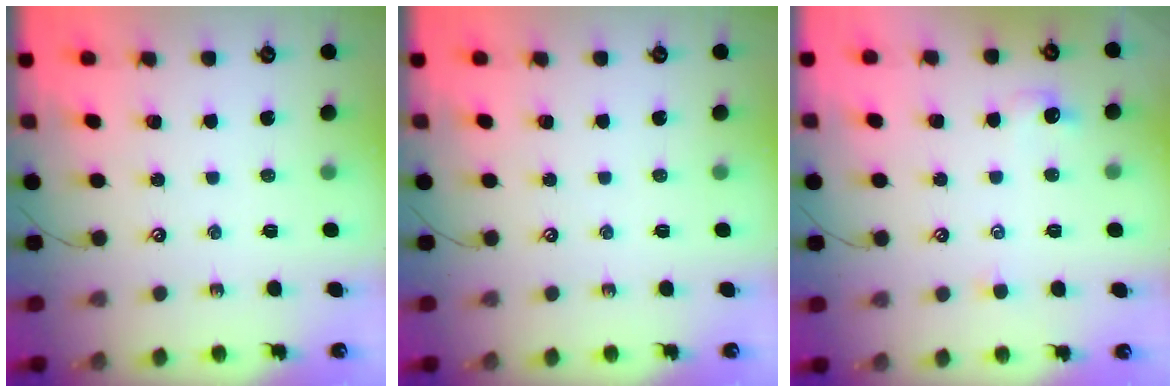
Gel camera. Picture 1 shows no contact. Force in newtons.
{"total": 0.0}
{"total": 1.6, "press": 1.4, "slide": 0.7}